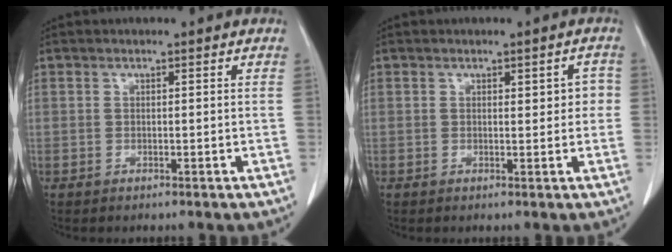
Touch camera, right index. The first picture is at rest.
{"total": 2.9, "force": [0.5, 1.3, 2.5], "torque": [-0.024, 0.009, 0.008]}